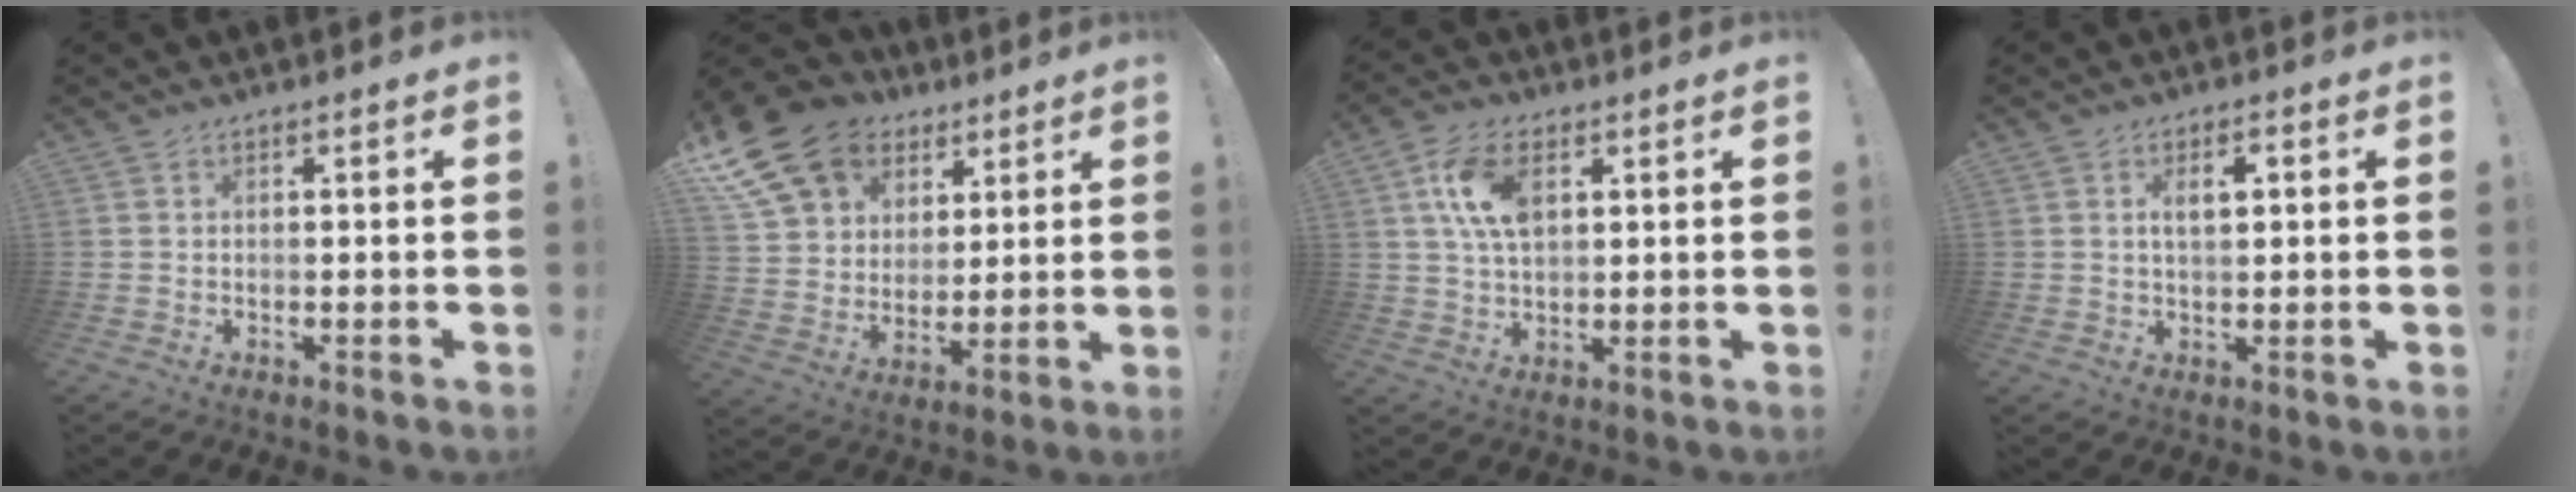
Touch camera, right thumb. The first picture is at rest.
{"total": 18.5, "force": [10.6, 13.2, 7.6], "torque": [-0.131, -0.059, 0.221]}
{"total": 11.2, "force": [3.6, 6.5, 8.3], "torque": [-0.157, 0.005, 0.068]}
{"total": 4.5, "force": [1.1, 2.3, 3.8], "torque": [-0.046, -0.002, 0.010]}